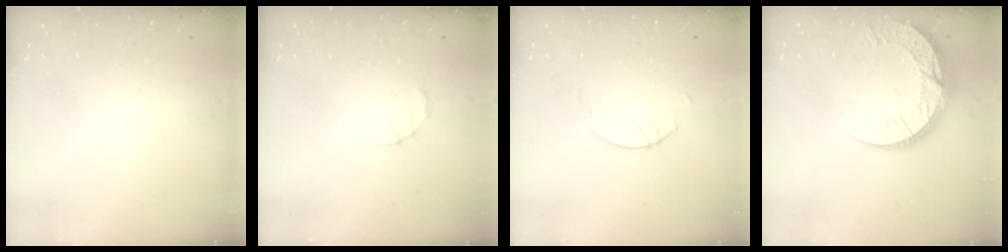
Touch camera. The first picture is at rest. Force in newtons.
{"total": 1.5, "press": 1.5, "slide": 0.3}
{"total": 2.6, "press": 2.6, "slide": 0.2}
{"total": 15.3, "press": 15.2, "slide": 1.4}